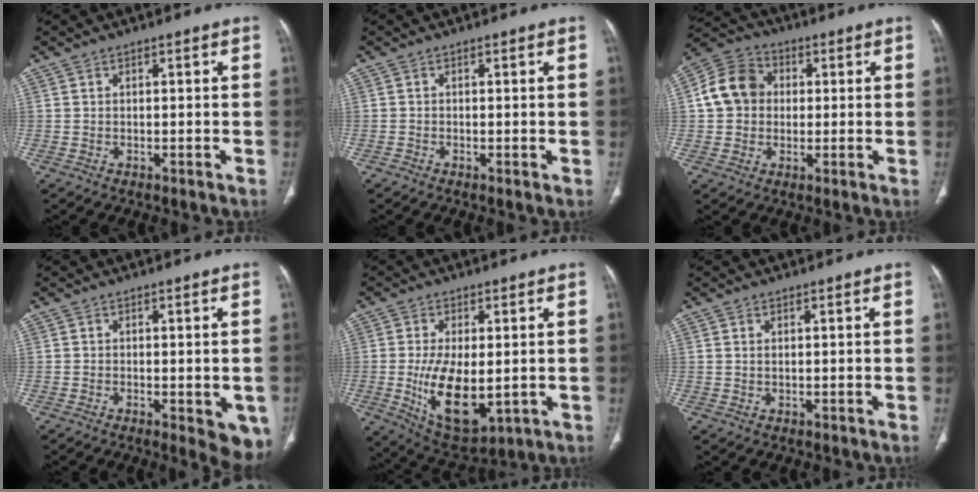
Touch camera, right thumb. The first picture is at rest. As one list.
[{"total": 0.6, "force": [-0.3, 0.3, 0.4], "torque": [-0.005, -0.001, -0.008]}, {"total": 10.3, "force": [1.1, 8.9, 5.1], "torque": [-0.081, 0.021, 0.008]}, {"total": 6.9, "force": [-2.4, 2.5, 5.9], "torque": [-0.054, -0.010, -0.029]}, {"total": 13.3, "force": [-1.6, 6.6, 11.4], "torque": [-0.190, -0.022, -0.006]}, {"total": 0.7, "force": [0.4, 0.3, 0.6], "torque": [-0.015, 0.003, 0.008]}]